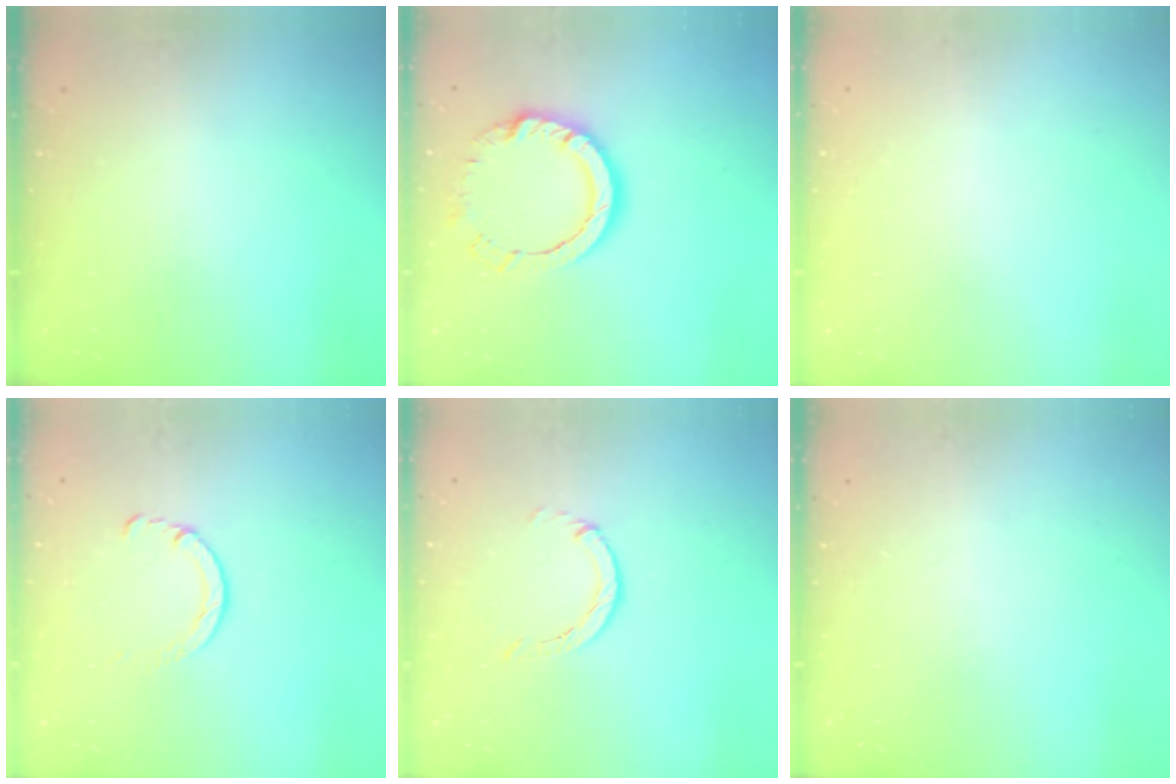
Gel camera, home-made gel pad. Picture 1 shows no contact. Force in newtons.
{"total": 10.8, "press": 10.7, "slide": 1.0}
{"total": 2.6, "press": 2.6, "slide": 0.2}
{"total": 2.9, "press": 2.8, "slide": 0.4}
{"total": 1.0, "press": 0.9, "slide": 0.3}
{"total": 0.0}